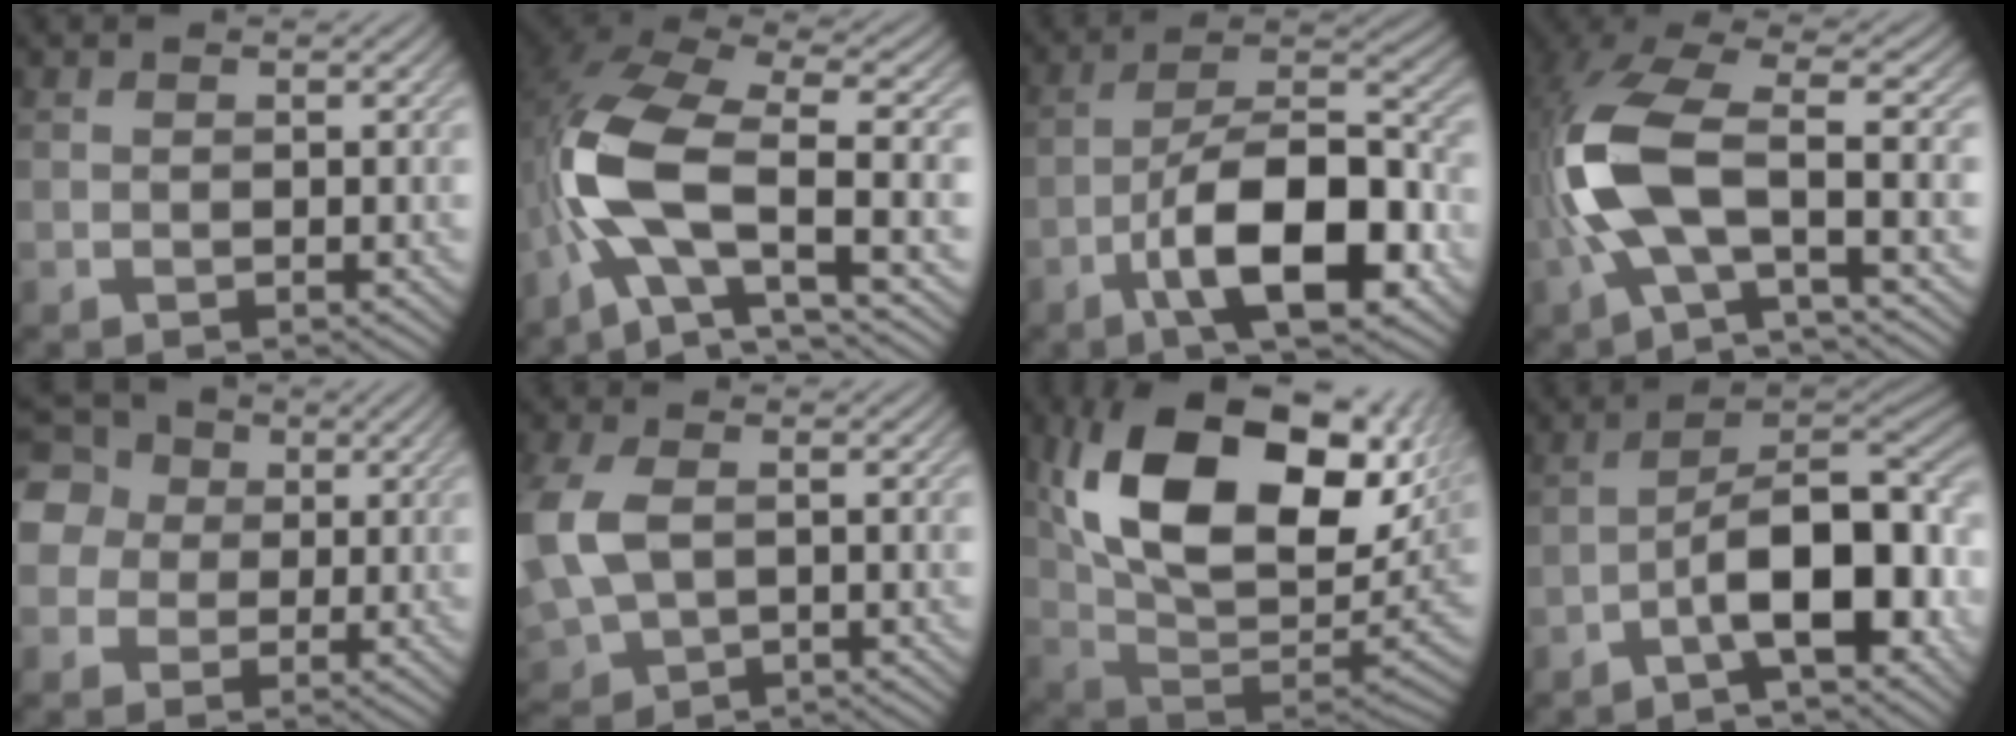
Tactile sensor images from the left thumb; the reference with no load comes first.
{"total": 13.8, "force": [-3.4, 5.7, 12.1], "torque": [-0.261, -0.012, -0.072]}
{"total": 13.5, "force": [-6.2, 5.2, 10.9], "torque": [-0.179, 0.000, -0.110]}
{"total": 12.2, "force": [-2.1, 4.5, 11.2], "torque": [-0.253, -0.002, -0.050]}
{"total": 10.4, "force": [2.5, 9.1, 4.3], "torque": [-0.141, 0.030, 0.030]}
{"total": 10.4, "force": [-0.1, 6.8, 7.9], "torque": [-0.238, -0.006, 0.009]}
{"total": 19.6, "force": [7.2, 11.2, 14.4], "torque": [-0.267, 0.006, 0.132]}
{"total": 12.9, "force": [-5.3, 4.9, 10.7], "torque": [-0.143, 0.008, -0.090]}